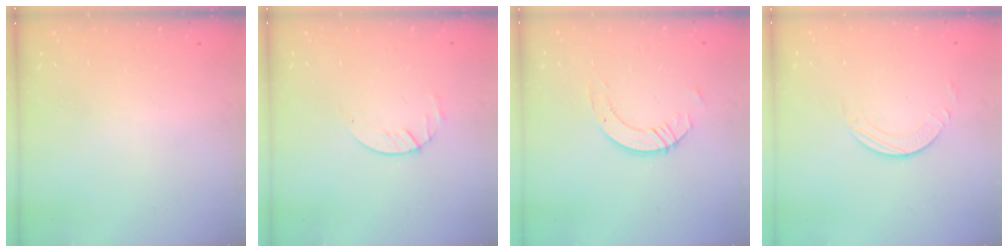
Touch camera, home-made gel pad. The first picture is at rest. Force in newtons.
{"total": 2.9, "press": 2.9, "slide": 0.4}
{"total": 6.5, "press": 6.4, "slide": 0.7}
{"total": 2.8, "press": 2.8, "slide": 0.2}